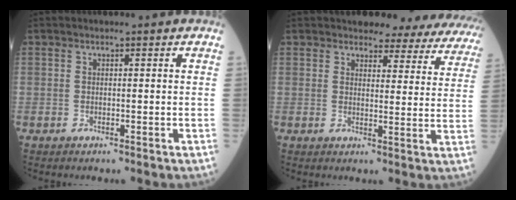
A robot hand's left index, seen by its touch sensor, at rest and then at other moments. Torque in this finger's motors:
{"motor_torque": [1.07, -1.07, 0.37, 0.03]}